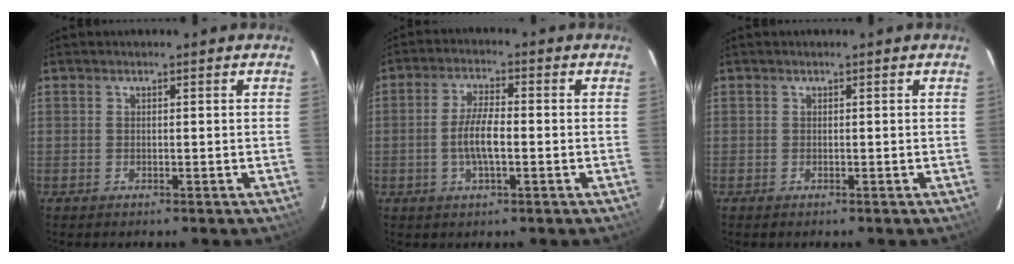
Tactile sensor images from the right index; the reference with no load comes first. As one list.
[{"total": 5.8, "force": [-1.3, 1.3, 5.5], "torque": [-0.112, 0.003, -0.026]}, {"total": 0.0}]